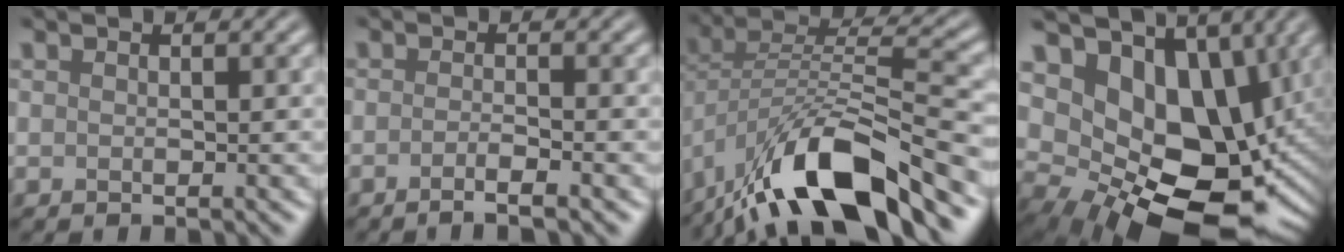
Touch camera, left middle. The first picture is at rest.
{"total": 2.1, "force": [-1.4, 0.4, 1.5], "torque": [-0.014, -0.006, -0.029]}
{"total": 12.7, "force": [-8.6, 3.8, 8.6], "torque": [-0.150, 0.003, -0.160]}
{"total": 15.5, "force": [1.3, 10.7, 11.1], "torque": [-0.143, -0.027, 0.048]}